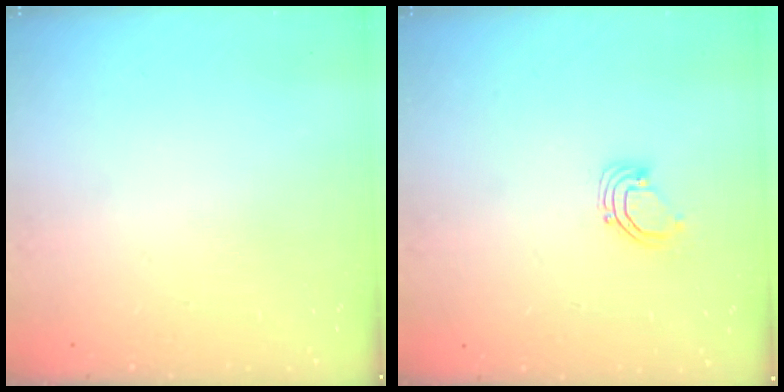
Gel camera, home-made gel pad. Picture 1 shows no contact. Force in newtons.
{"total": 2.7, "press": 2.7, "slide": 0.2}